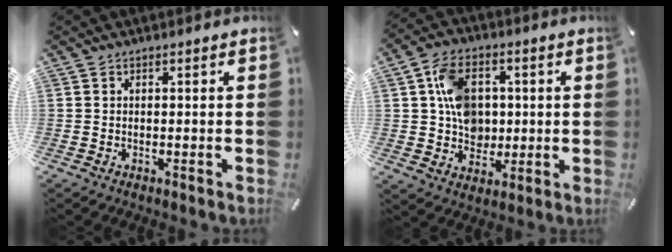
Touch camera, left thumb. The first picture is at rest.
{"total": 11.2, "force": [1.5, 9.1, 6.4], "torque": [-0.108, 0.015, 0.032]}